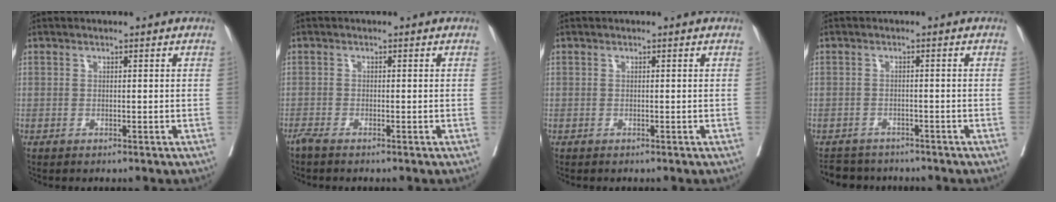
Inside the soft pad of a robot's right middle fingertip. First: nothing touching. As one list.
[{"total": 1.2, "force": [-1.1, -0.1, 0.6], "torque": [-0.018, -0.005, -0.025]}, {"total": 0.0}, {"total": 5.0, "force": [-4.8, 1.6, 0.2], "torque": [0.001, -0.003, -0.070]}]